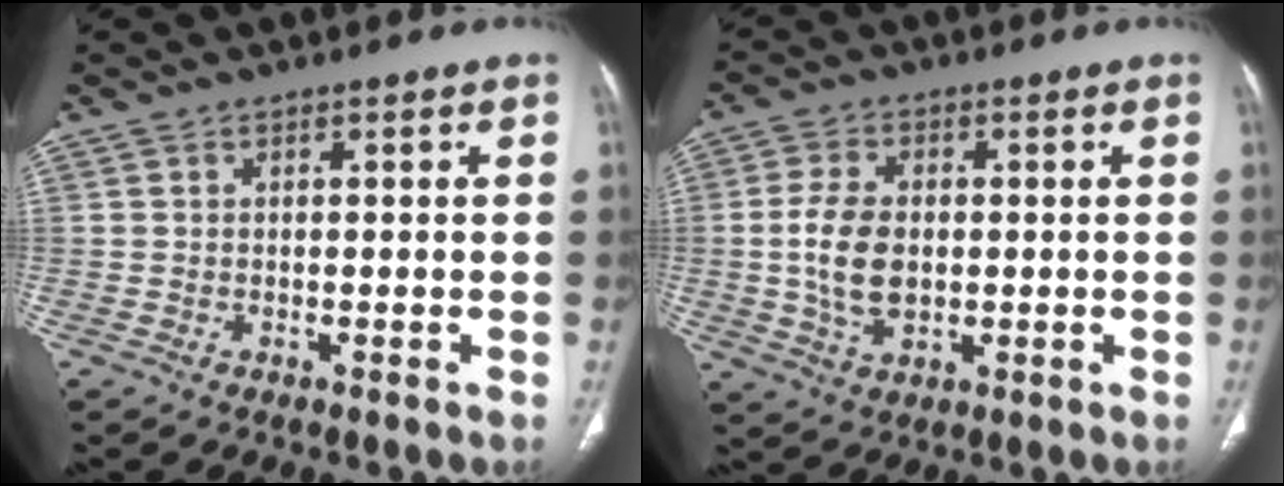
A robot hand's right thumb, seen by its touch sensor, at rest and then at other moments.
{"total": 9.2, "force": [-0.1, 5.9, 7.1], "torque": [-0.137, 0.001, 0.001]}